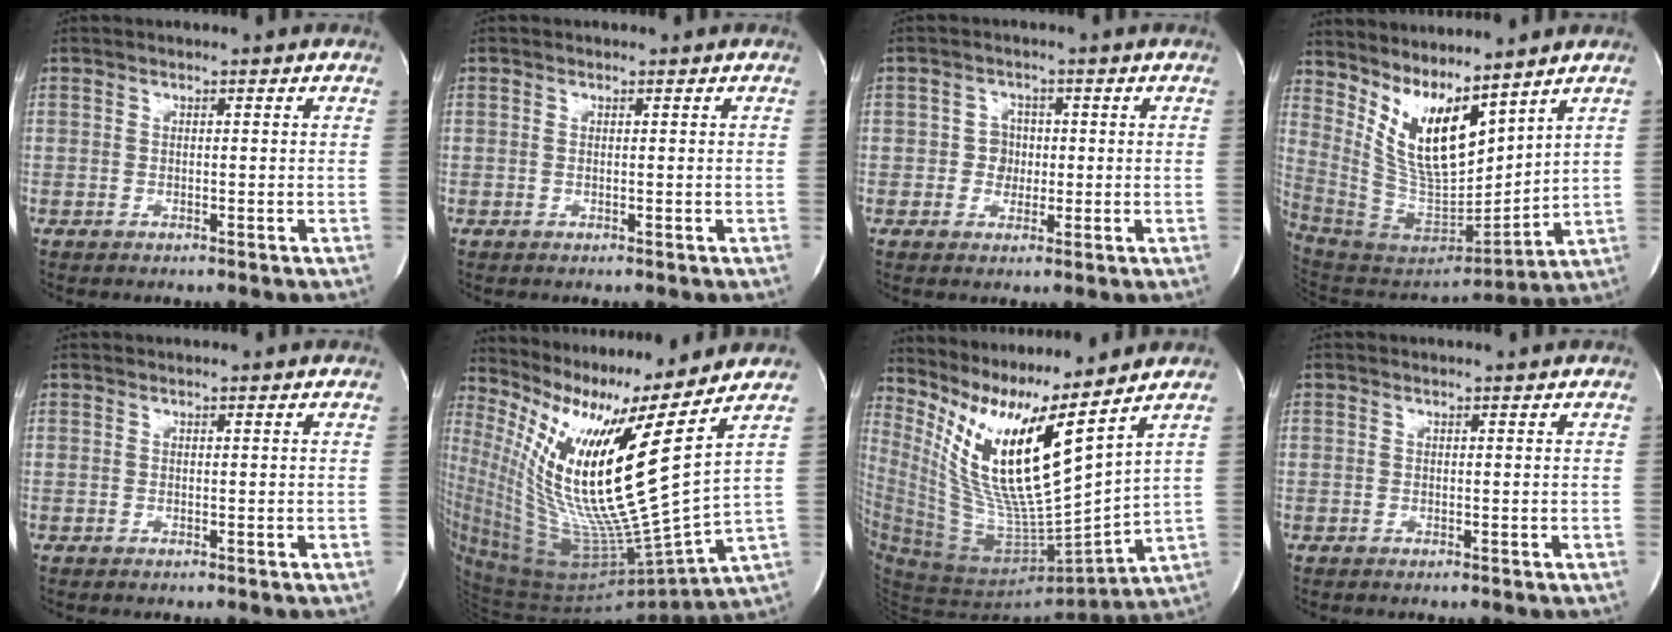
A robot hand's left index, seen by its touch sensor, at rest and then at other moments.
{"total": 0.0}
{"total": 2.8, "force": [-0.1, 2.6, 0.9], "torque": [-0.008, 0.007, -0.002]}
{"total": 13.2, "force": [8.6, 3.5, 9.4], "torque": [-0.187, -0.015, 0.181]}
{"total": 1.2, "force": [1.2, 0.0, 0.1], "torque": [-0.006, 0.013, 0.021]}
{"total": 22.6, "force": [9.8, -0.4, 20.4], "torque": [-0.384, -0.031, 0.169]}
{"total": 18.9, "force": [10.5, 1.5, 15.7], "torque": [-0.312, -0.026, 0.195]}
{"total": 0.9, "force": [0.9, -0.2, 0.0], "torque": [-0.008, -0.003, 0.014]}